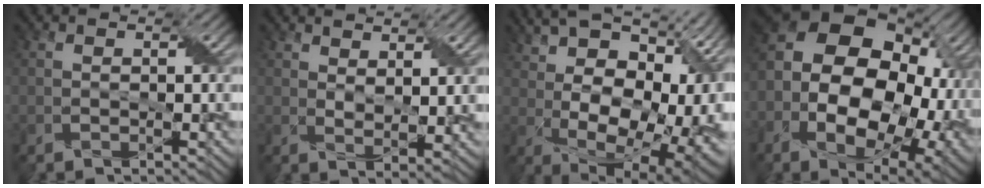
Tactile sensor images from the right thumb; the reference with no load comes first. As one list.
[{"total": 3.8, "force": [2.8, 1.0, 2.5], "torque": [-0.054, -0.006, 0.056]}, {"total": 20.8, "force": [5.0, 11.8, 16.5], "torque": [-0.269, 0.027, 0.121]}, {"total": 21.1, "force": [-2.9, 14.4, 15.0], "torque": [-0.304, -0.038, -0.014]}]